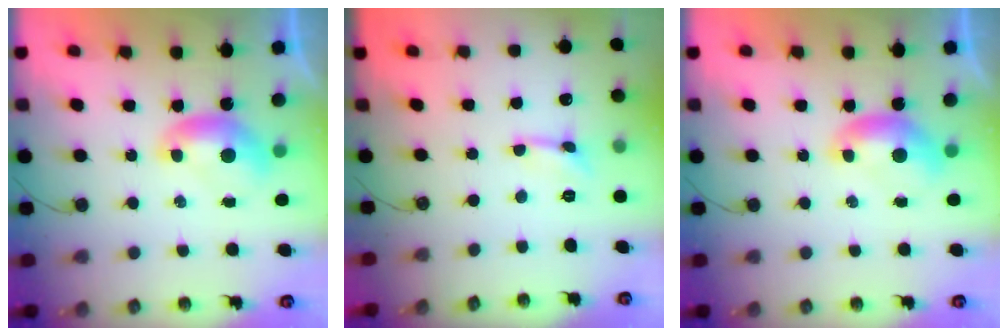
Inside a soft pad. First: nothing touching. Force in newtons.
{"total": 0.9, "press": 0.8, "slide": 0.4}
{"total": 0.0}